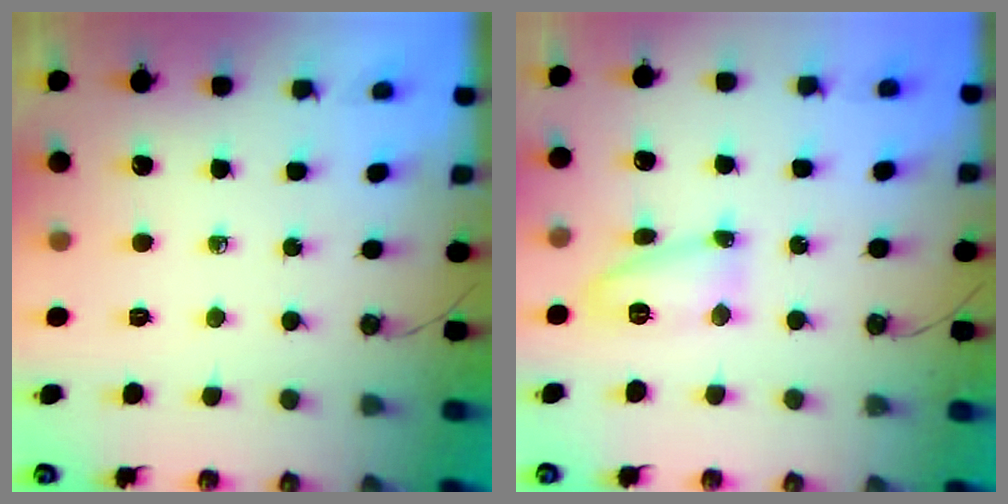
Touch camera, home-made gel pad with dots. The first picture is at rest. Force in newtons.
{"total": 23.2, "press": 11.3, "slide": 20.3}